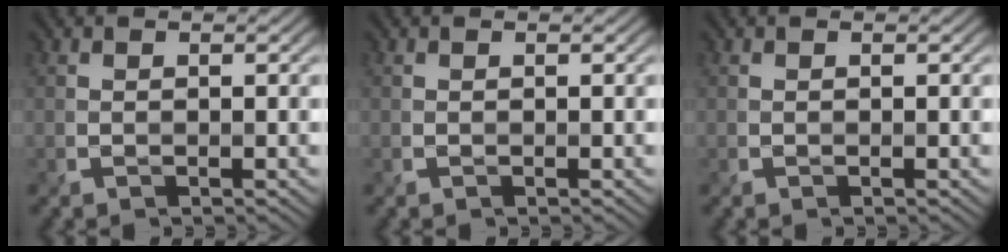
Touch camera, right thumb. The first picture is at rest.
{"total": 0.0}
{"total": 0.0}